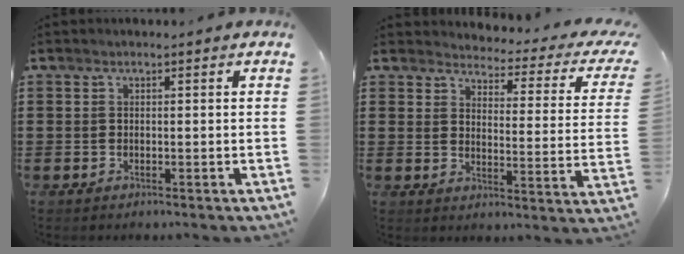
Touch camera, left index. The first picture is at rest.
{"total": 3.1, "force": [2.9, 0.4, 1.1], "torque": [-0.035, -0.032, 0.041]}